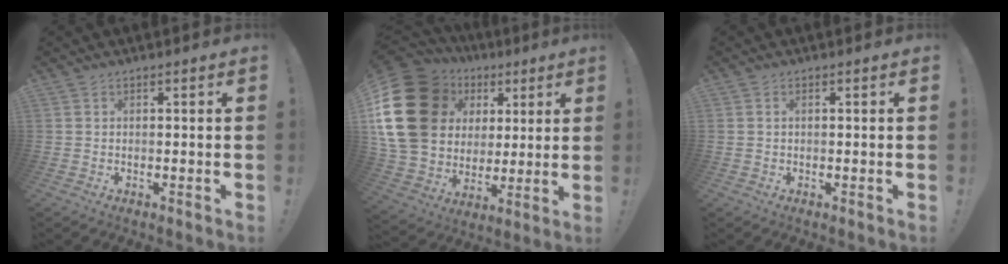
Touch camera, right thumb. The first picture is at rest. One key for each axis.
{"total": 24.4, "fx": 6.3, "fy": 19.0, "fz": 14.0, "tx": -0.258, "ty": -0.025, "tz": 0.156}
{"total": 0.7, "fx": 0.2, "fy": 0.4, "fz": 0.6, "tx": -0.019, "ty": 0.005, "tz": 0.006}